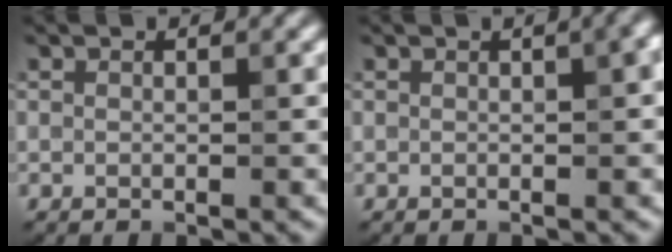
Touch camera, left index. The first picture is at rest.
{"total": 2.9, "force": [0.3, 0.9, 2.7], "torque": [-0.014, 0.006, 0.001]}